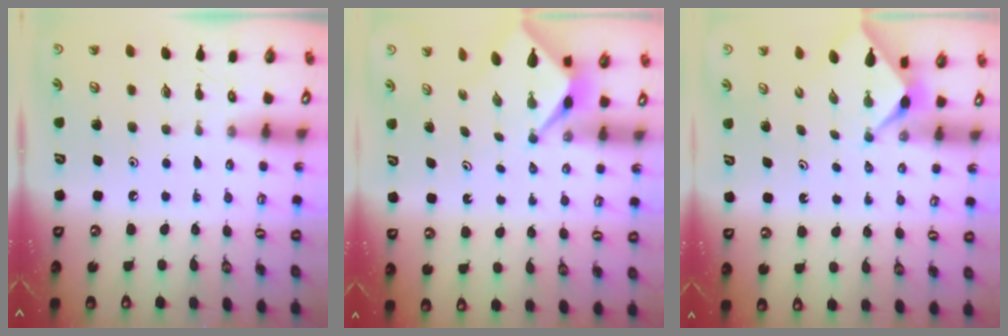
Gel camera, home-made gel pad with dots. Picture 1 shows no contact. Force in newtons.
{"total": 2.5, "press": 2.5, "slide": 0.2}
{"total": 2.3, "press": 2.2, "slide": 0.3}